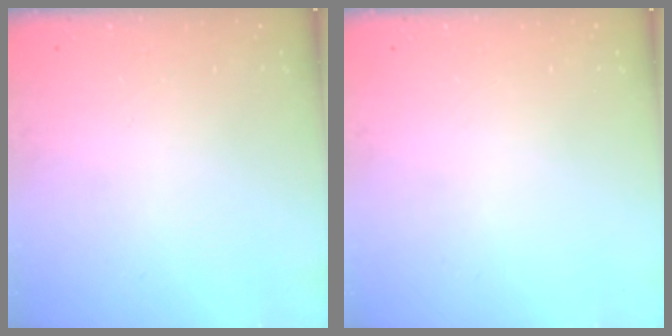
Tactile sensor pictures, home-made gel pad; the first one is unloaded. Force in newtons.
{"total": 0.0}